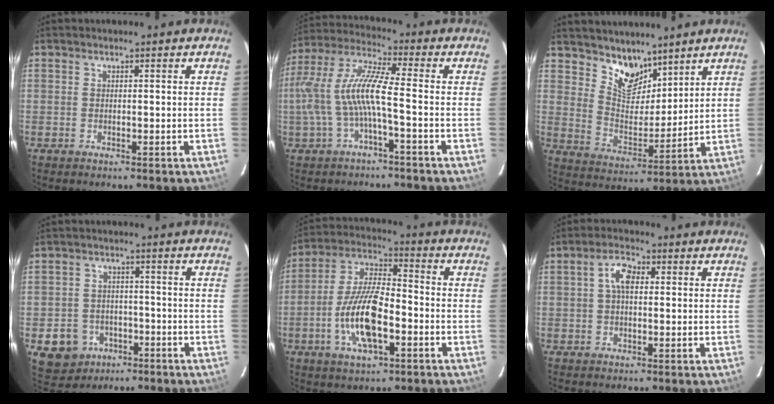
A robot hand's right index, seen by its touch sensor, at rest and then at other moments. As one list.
[{"total": 11.1, "force": [-2.4, 1.6, 10.7], "torque": [-0.225, 0.007, -0.039]}, {"total": 9.2, "force": [7.2, 4.6, 3.2], "torque": [-0.055, 0.001, 0.138]}, {"total": 8.7, "force": [-4.3, 7.2, 2.2], "torque": [-0.069, 0.019, -0.054]}, {"total": 14.0, "force": [-4.5, 5.3, 12.2], "torque": [-0.255, -0.001, -0.085]}, {"total": 4.4, "force": [0.7, 2.5, 3.6], "torque": [-0.069, 0.016, 0.013]}]